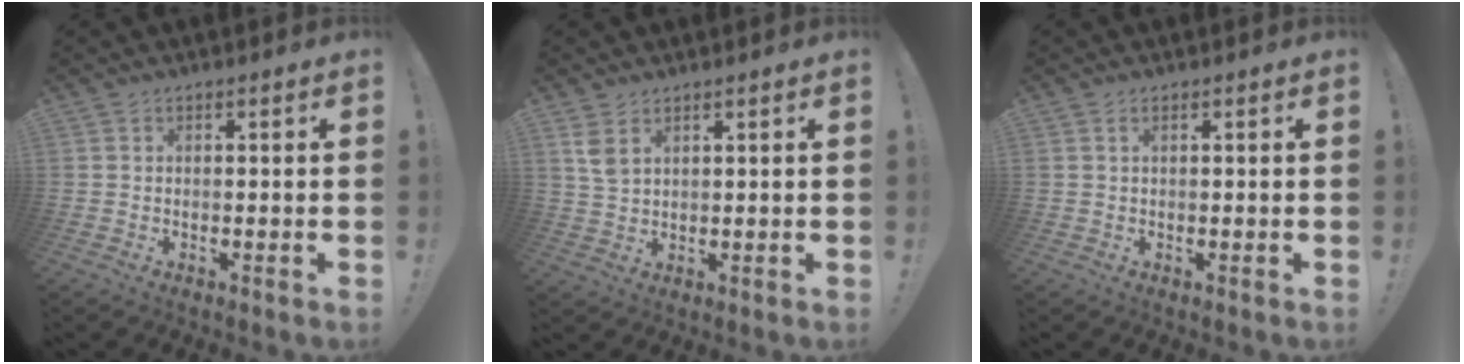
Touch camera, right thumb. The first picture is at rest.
{"total": 4.8, "force": [2.8, 2.6, 2.9], "torque": [-0.041, -0.015, 0.052]}
{"total": 1.1, "force": [0.5, 0.4, 0.9], "torque": [-0.022, 0.001, 0.009]}